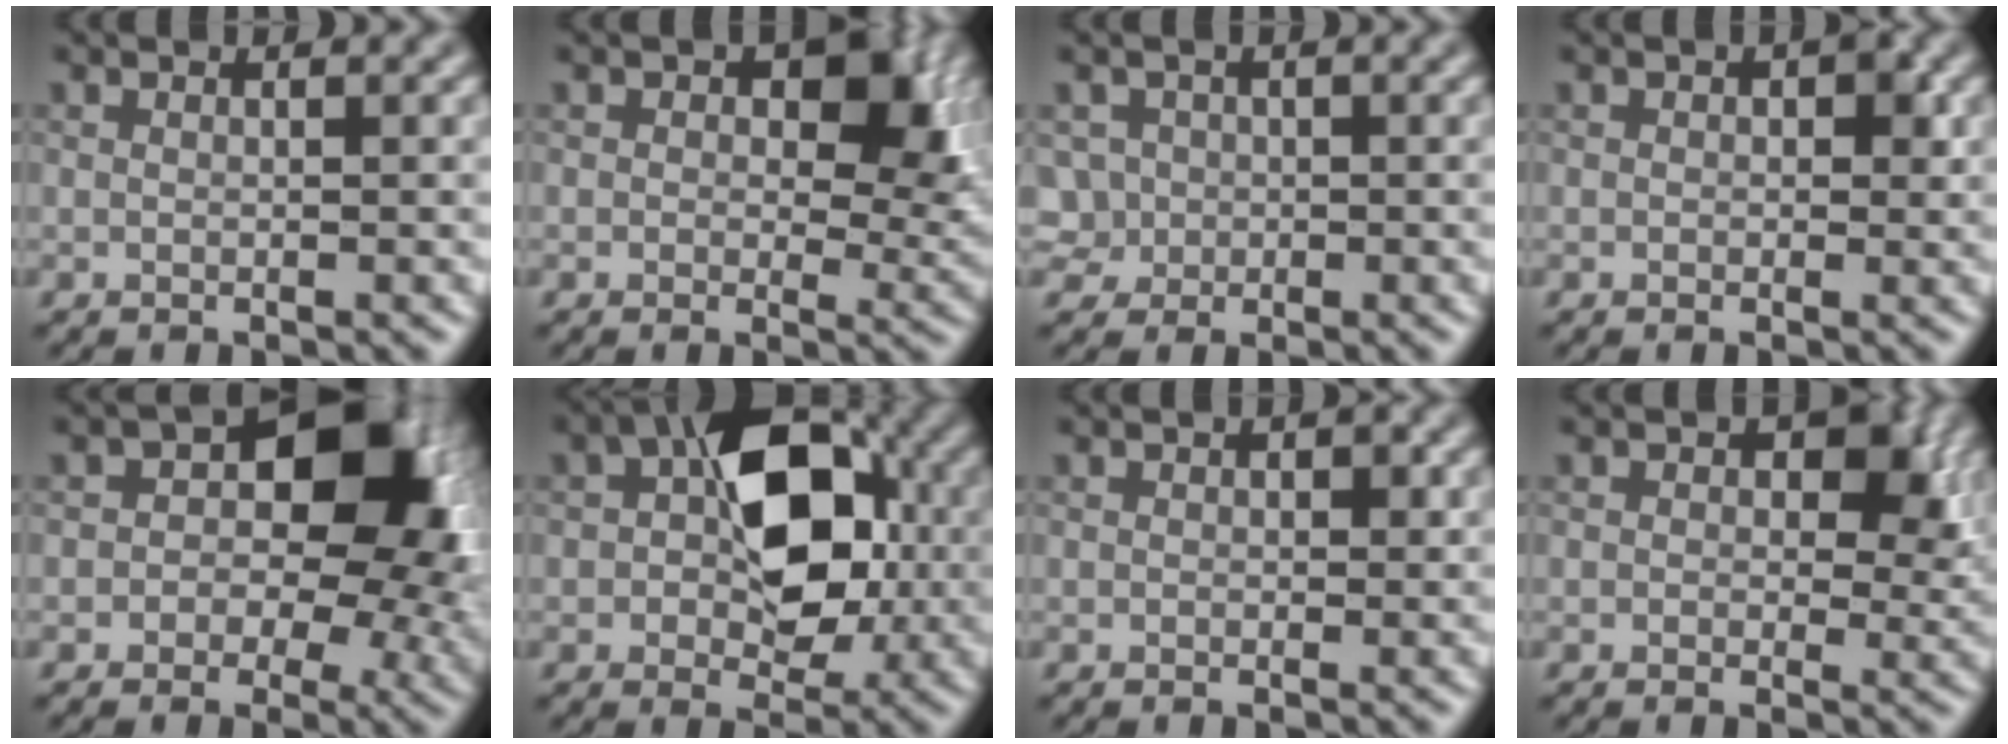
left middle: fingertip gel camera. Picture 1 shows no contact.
{"total": 5.8, "force": [1.4, 3.4, 4.4], "torque": [-0.066, 0.000, 0.034]}
{"total": 1.4, "force": [-0.5, 1.3, -0.2], "torque": [-0.007, 0.002, 0.008]}
{"total": 1.1, "force": [0.1, 0.5, 0.9], "torque": [-0.018, 0.007, 0.016]}
{"total": 9.8, "force": [1.1, 6.3, 7.4], "torque": [-0.084, 0.011, 0.021]}
{"total": 8.8, "force": [0.7, 5.6, 6.8], "torque": [-0.109, 0.017, 0.019]}
{"total": 0.5, "force": [0.0, 0.2, 0.5], "torque": [-0.008, 0.003, 0.017]}
{"total": 4.1, "force": [1.0, 2.6, 3.1], "torque": [-0.048, 0.002, 0.026]}